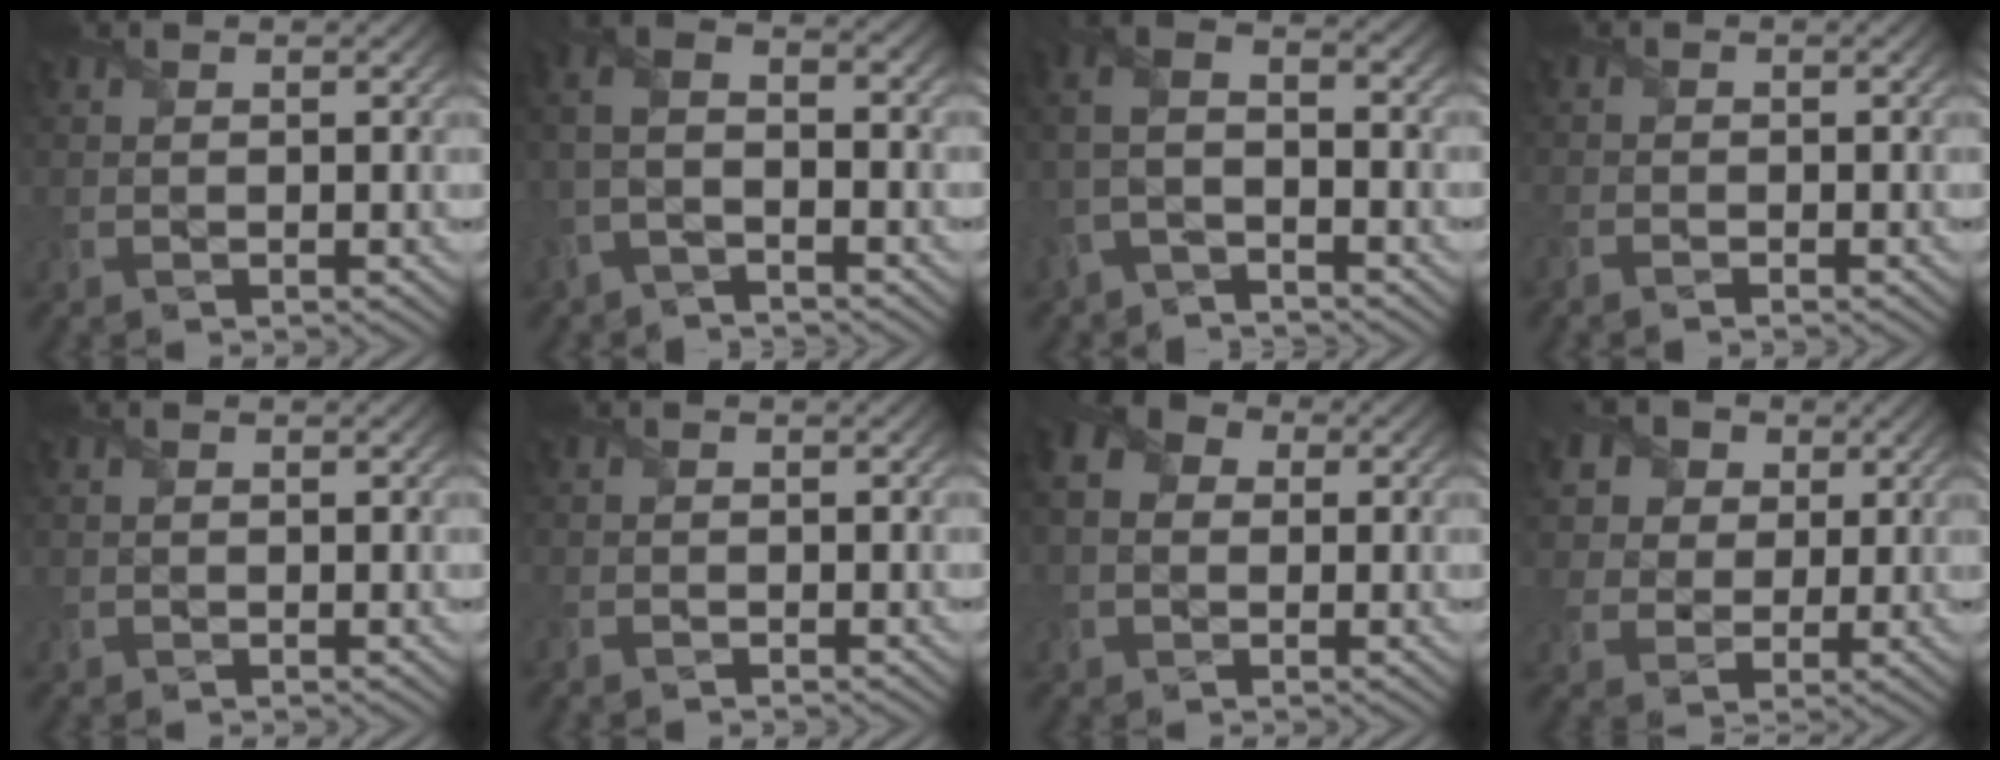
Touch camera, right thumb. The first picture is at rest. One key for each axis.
{"total": 6.1, "fx": -1.6, "fy": 2.7, "fz": 5.3, "tx": -0.121, "ty": 0.015, "tz": -0.049}
{"total": 6.2, "fx": -2.1, "fy": 2.9, "fz": 5.0, "tx": -0.119, "ty": 0.013, "tz": -0.059}
{"total": 1.6, "fx": -1.3, "fy": 0.5, "fz": 0.8, "tx": -0.022, "ty": -0.004, "tz": -0.031}
{"total": 0.0}
{"total": 1.0, "fx": -0.8, "fy": 0.4, "fz": 0.4, "tx": -0.009, "ty": -0.002, "tz": -0.018}
{"total": 6.4, "fx": 0.5, "fy": 5.0, "fz": 3.8, "tx": -0.105, "ty": 0.013, "tz": 0.001}
{"total": 11.6, "fx": 6.0, "fy": 8.8, "fz": 4.6, "tx": -0.155, "ty": 0.018, "tz": 0.118}